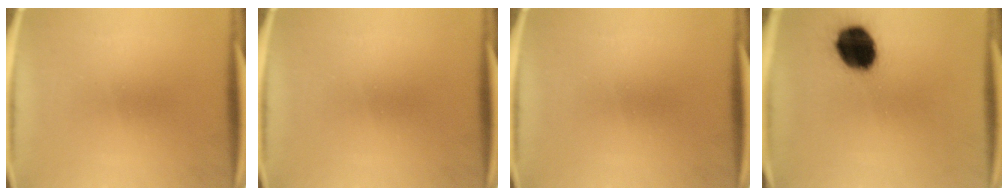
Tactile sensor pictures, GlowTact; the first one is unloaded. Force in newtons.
{"total": 0.0}
{"total": 0.0}
{"total": 15.8}